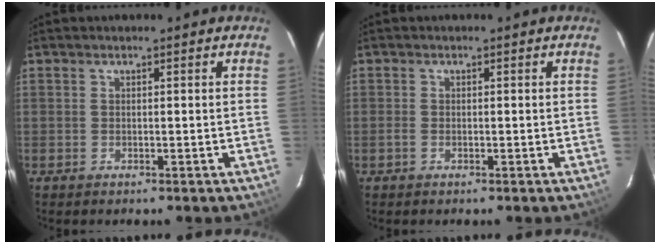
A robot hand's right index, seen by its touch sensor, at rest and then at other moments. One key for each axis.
{"total": 0.9, "fx": -0.5, "fy": 0.4, "fz": 0.5, "tx": -0.011, "ty": -0.001, "tz": -0.011}